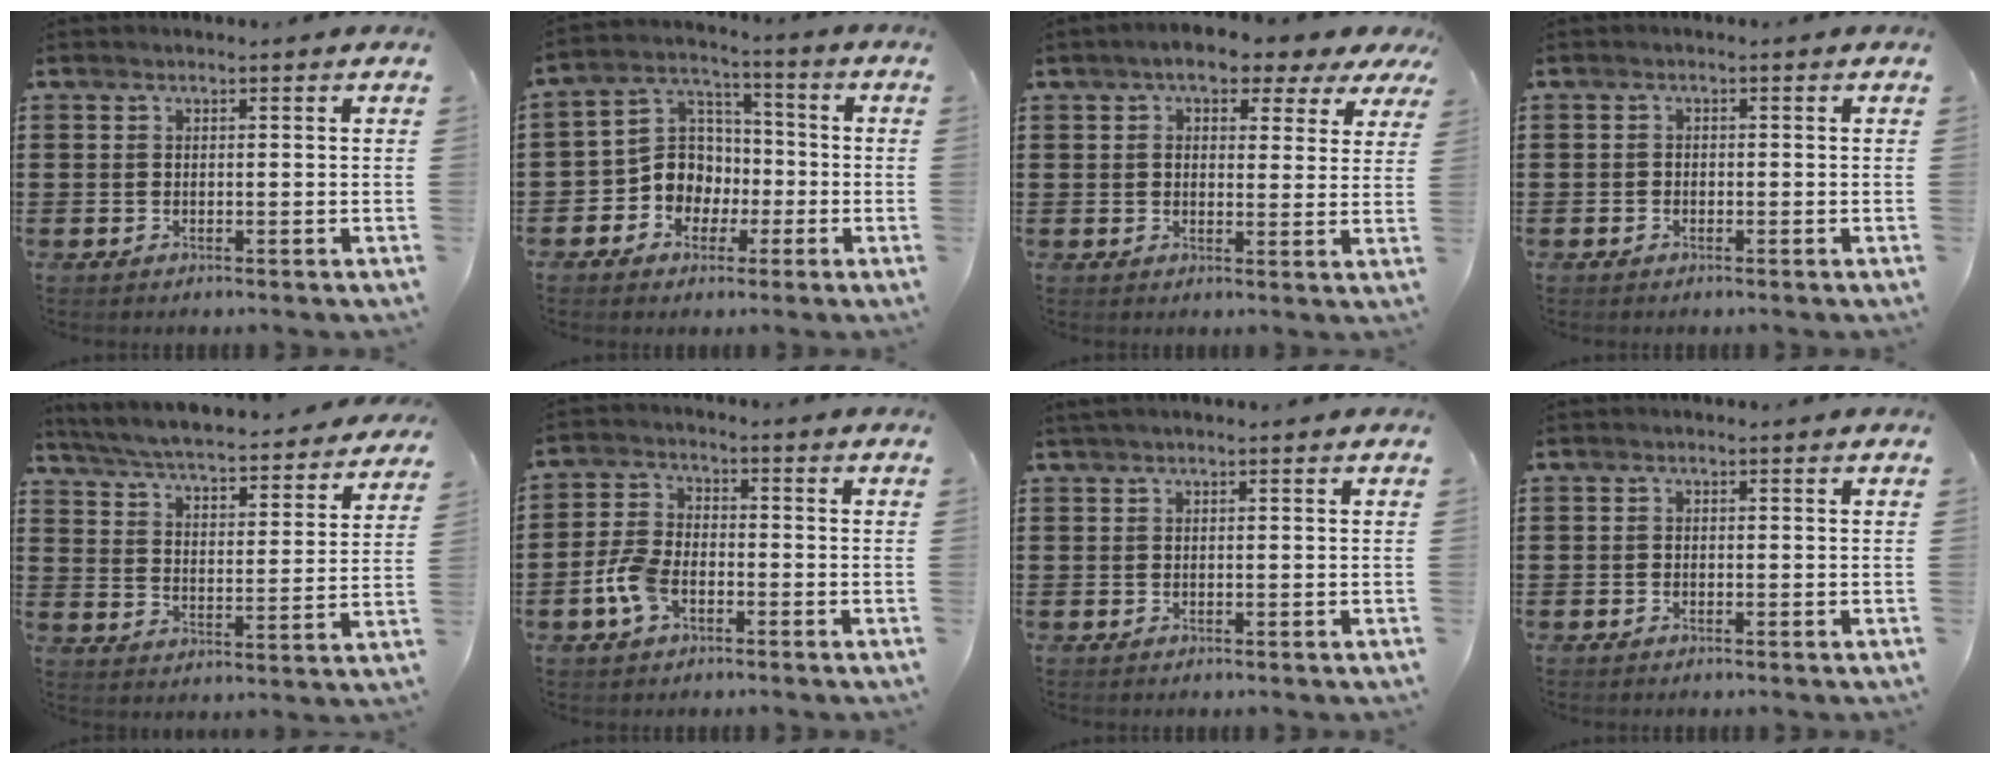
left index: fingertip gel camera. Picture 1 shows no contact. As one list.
[{"total": 8.4, "force": [-2.5, 7.5, 2.8], "torque": [-0.094, 0.011, -0.052]}, {"total": 5.1, "force": [3.5, 2.1, 3.1], "torque": [-0.059, -0.005, 0.055]}, {"total": 0.9, "force": [-0.7, 0.5, 0.1], "torque": [-0.005, 0.001, -0.015]}, {"total": 4.9, "force": [4.7, -0.4, 1.4], "torque": [-0.051, -0.041, 0.074]}, {"total": 6.1, "force": [-2.4, 3.4, 4.5], "torque": [-0.109, 0.002, -0.049]}, {"total": 0.5, "force": [0.2, 0.0, 0.5], "torque": [-0.009, -0.001, 0.004]}, {"total": 0.6, "force": [-0.5, 0.4, 0.2], "torque": [-0.005, 0.000, -0.010]}]